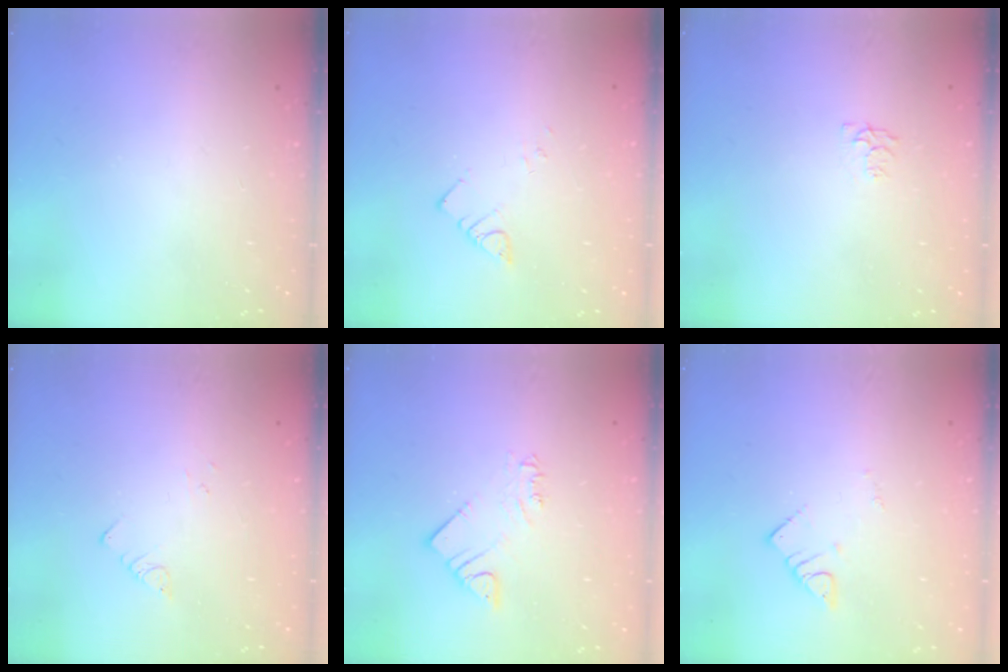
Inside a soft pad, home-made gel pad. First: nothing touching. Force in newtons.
{"total": 2.5, "press": 2.5, "slide": 0.3}
{"total": 4.5, "press": 4.4, "slide": 0.6}
{"total": 1.8, "press": 1.8, "slide": 0.2}
{"total": 3.4, "press": 3.4, "slide": 0.2}
{"total": 2.7, "press": 2.7, "slide": 0.1}